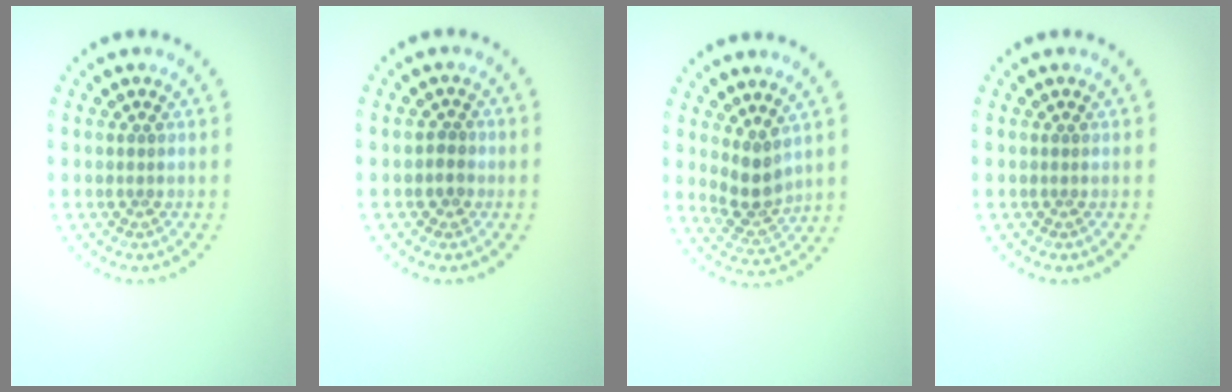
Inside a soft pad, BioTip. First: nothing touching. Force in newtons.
{"total": 1.2, "press": 1.0, "slide": 0.7}
{"total": 2.8, "press": 2.5, "slide": 1.3}
{"total": 0.0}